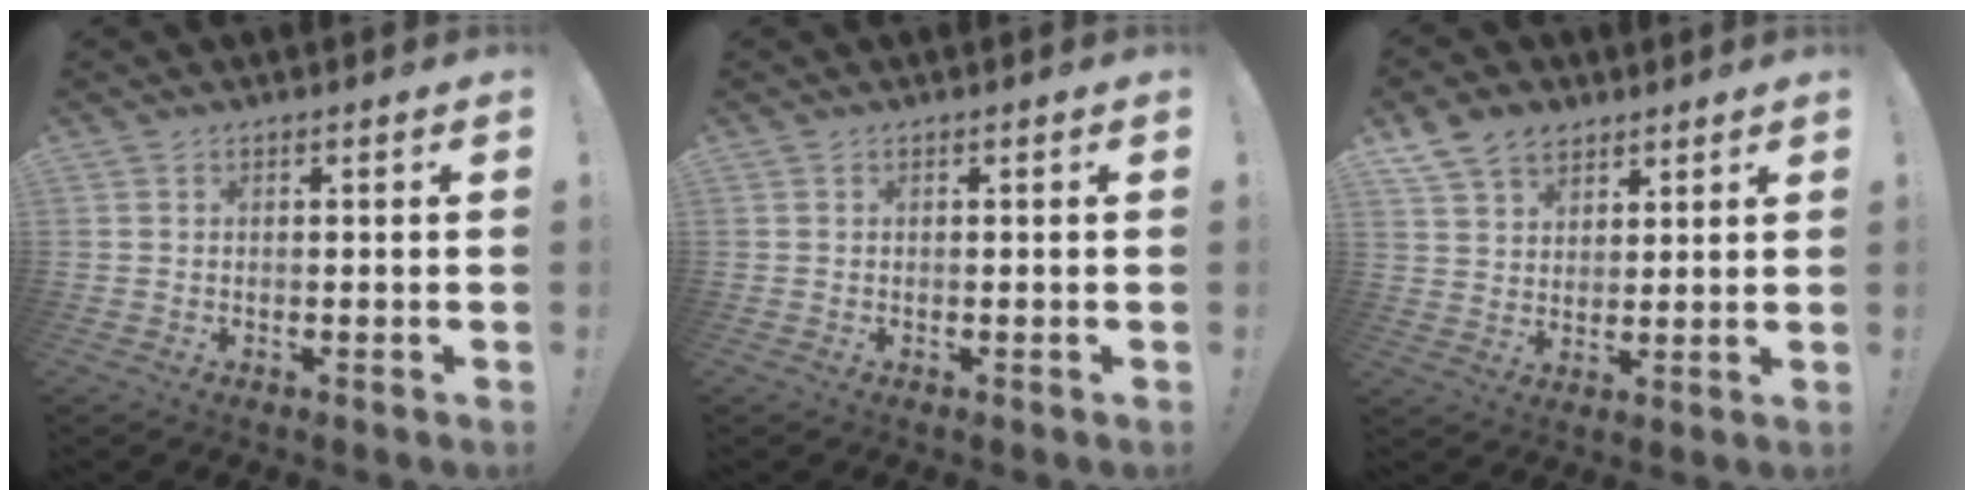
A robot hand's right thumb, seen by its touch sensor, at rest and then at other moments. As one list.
[{"total": 0.0}, {"total": 9.7, "force": [6.4, 6.5, 3.2], "torque": [-0.052, -0.038, 0.126]}]